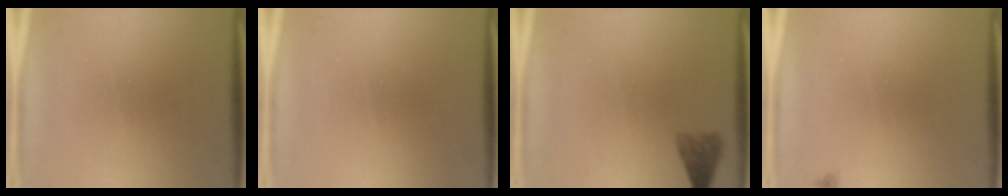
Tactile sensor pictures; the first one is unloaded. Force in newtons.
{"total": 1.9}
{"total": 2.9}
{"total": 0.9}